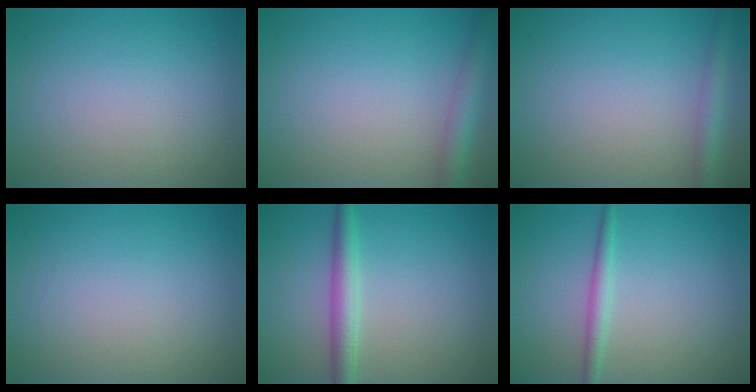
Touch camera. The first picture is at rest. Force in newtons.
{"total": 2.9, "press": 2.9, "slide": 0.1}
{"total": 2.2, "press": 2.2, "slide": 0.1}
{"total": 0.0}
{"total": 2.8, "press": 2.8, "slide": 0.0}
{"total": 1.7, "press": 1.7, "slide": 0.1}